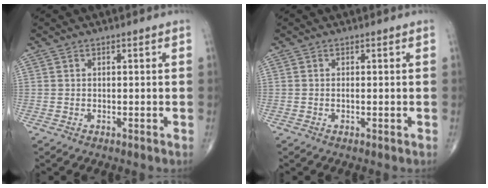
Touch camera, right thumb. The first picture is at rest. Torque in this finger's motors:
{"motor_torque": [1.70, 3.31, 0.26, 0.31, 0.03]}